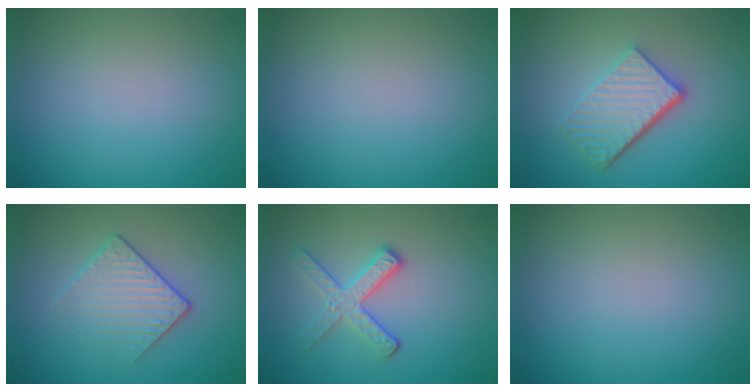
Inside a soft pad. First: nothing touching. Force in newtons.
{"total": 0.0}
{"total": 5.3, "press": 3.8, "slide": 3.8}
{"total": 2.4, "press": 2.1, "slide": 1.1}
{"total": 2.9, "press": 2.6, "slide": 1.3}
{"total": 0.0}